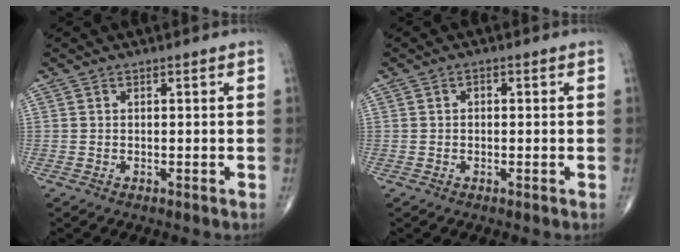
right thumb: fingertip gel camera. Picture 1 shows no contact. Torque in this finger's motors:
{"motor_torque": [0.02, -0.18, 0.09, -0.18, 0.00]}